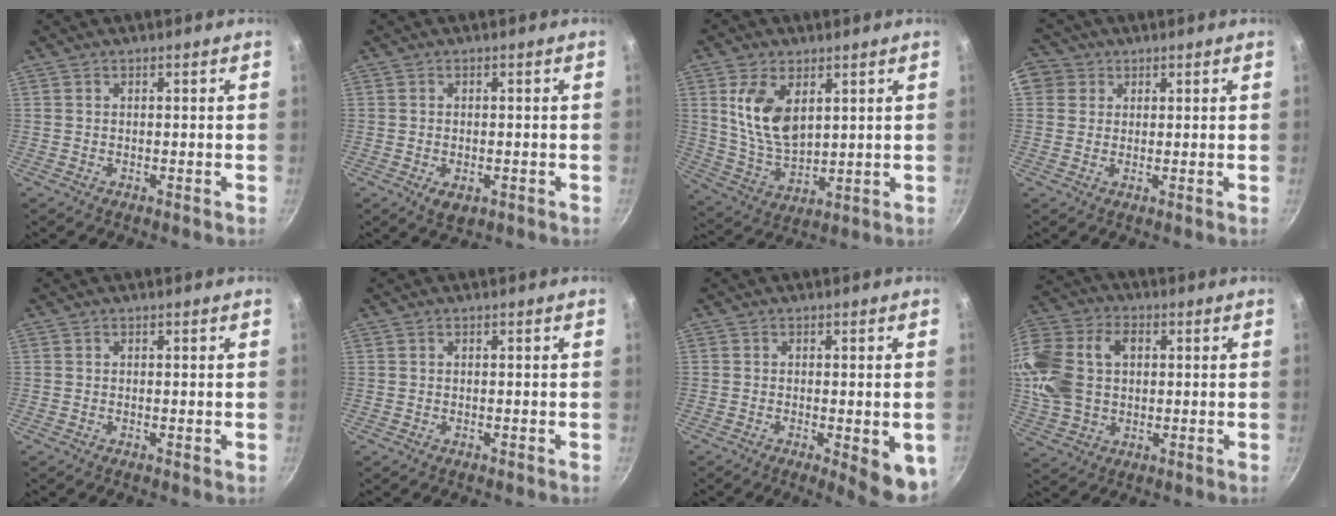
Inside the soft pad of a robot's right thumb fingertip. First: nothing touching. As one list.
[{"total": 3.3, "force": [-1.0, 2.0, 2.4], "torque": [-0.035, -0.006, -0.012]}, {"total": 11.7, "force": [3.8, 6.8, 8.7], "torque": [-0.154, -0.028, 0.084]}, {"total": 6.3, "force": [1.9, 5.7, 1.8], "torque": [-0.009, 0.007, 0.023]}, {"total": 0.0}, {"total": 0.0}, {"total": 7.9, "force": [-2.1, 2.4, 7.2], "torque": [-0.076, -0.004, -0.021]}, {"total": 18.5, "force": [2.7, 13.6, 12.2], "torque": [-0.250, 0.030, 0.044]}]